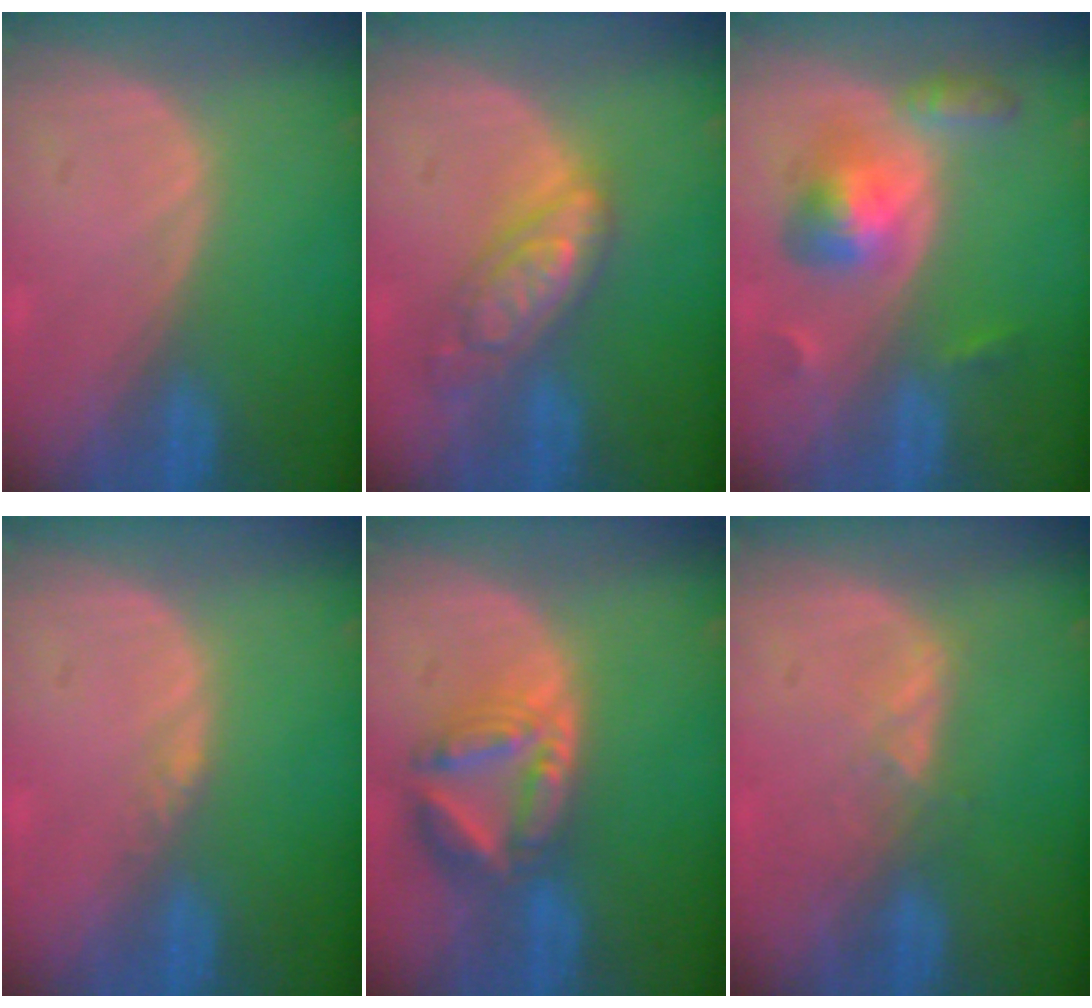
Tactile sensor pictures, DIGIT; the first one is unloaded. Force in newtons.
{"total": 6.7, "press": 6.7, "slide": 0.4}
{"total": 6.0, "press": 6.0, "slide": 0.2}
{"total": 1.0, "press": 0.8, "slide": 0.6}
{"total": 8.2, "press": 7.1, "slide": 4.2}
{"total": 2.0, "press": 2.0, "slide": 0.3}